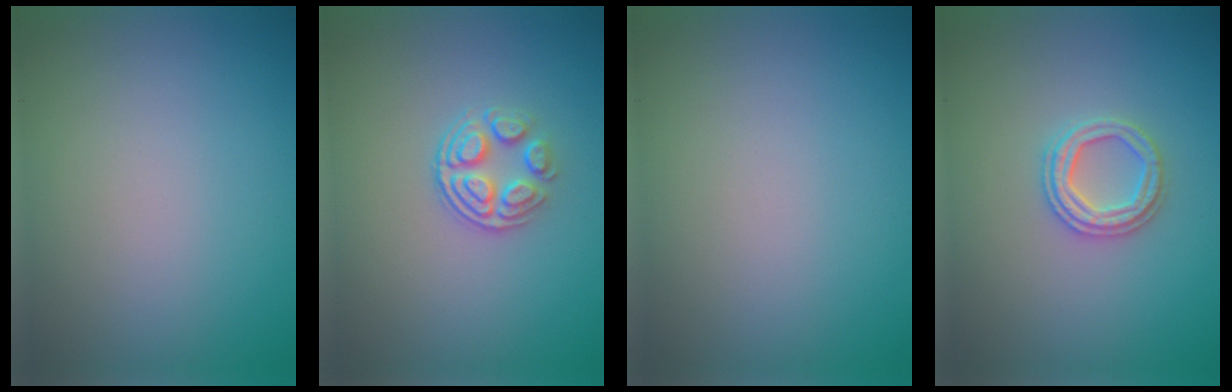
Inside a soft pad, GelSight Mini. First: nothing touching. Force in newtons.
{"total": 3.1, "press": 2.6, "slide": 1.7}
{"total": 0.0}
{"total": 2.4, "press": 2.4, "slide": 0.4}